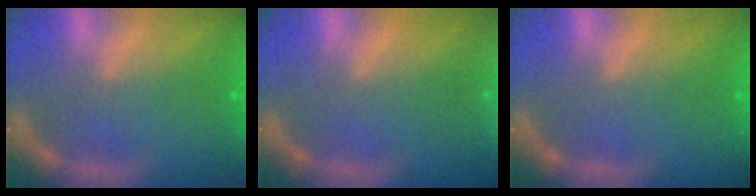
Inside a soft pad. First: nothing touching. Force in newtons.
{"total": 6.5}
{"total": 0.0}